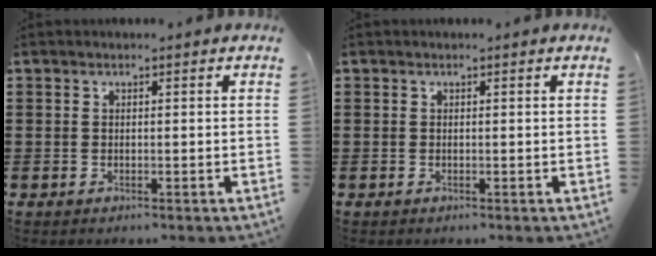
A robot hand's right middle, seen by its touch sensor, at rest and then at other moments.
{"total": 0.0}